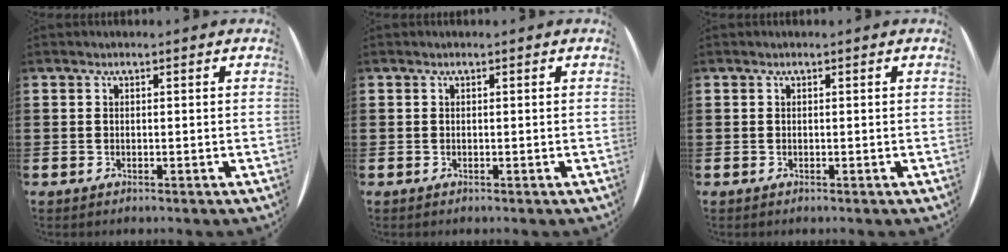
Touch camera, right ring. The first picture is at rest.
{"total": 0.0}
{"total": 0.0}